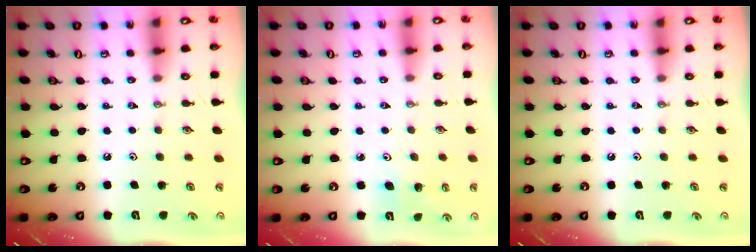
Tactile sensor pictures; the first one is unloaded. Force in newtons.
{"total": 4.8, "press": 4.7, "slide": 1.0}
{"total": 0.0}